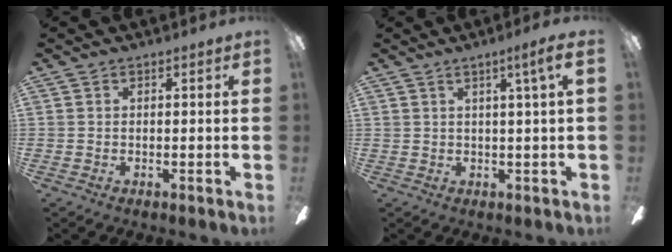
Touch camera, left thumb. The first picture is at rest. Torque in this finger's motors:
{"motor_torque": [-0.37, 0.28, 0.01, 0.52, 0.08]}